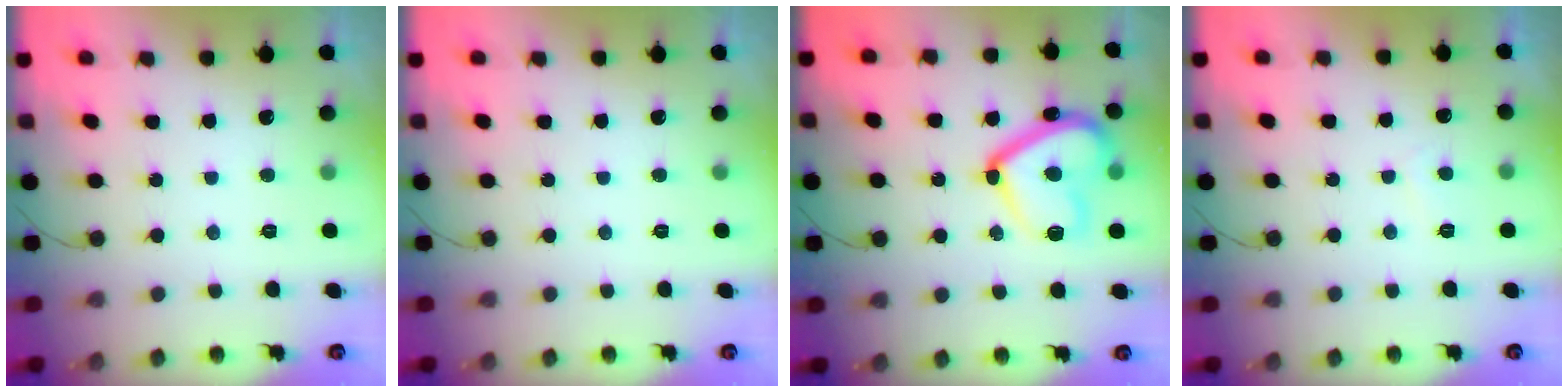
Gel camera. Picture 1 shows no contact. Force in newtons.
{"total": 0.0}
{"total": 17.0, "press": 16.9, "slide": 1.1}
{"total": 0.8, "press": 0.7, "slide": 0.4}